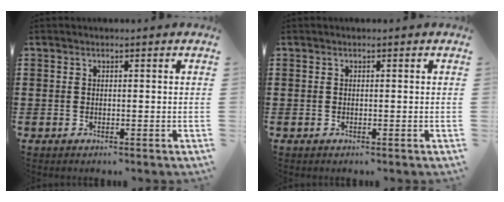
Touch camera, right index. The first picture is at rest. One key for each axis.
{"total": 0.0}